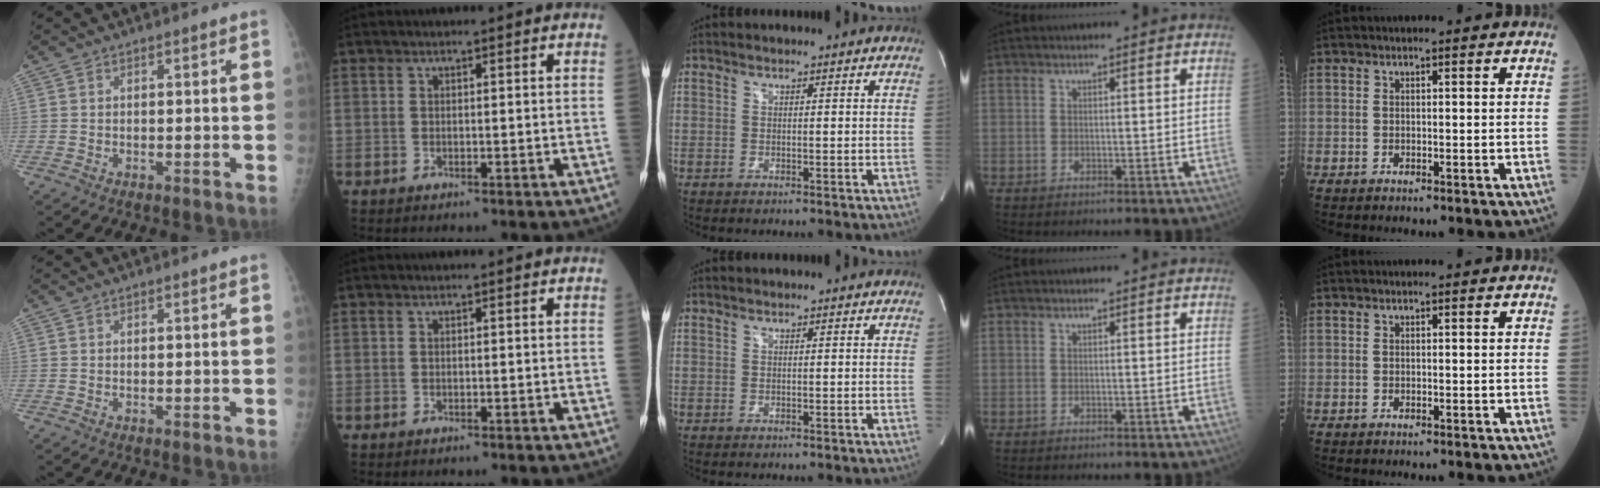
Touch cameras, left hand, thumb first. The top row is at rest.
{}